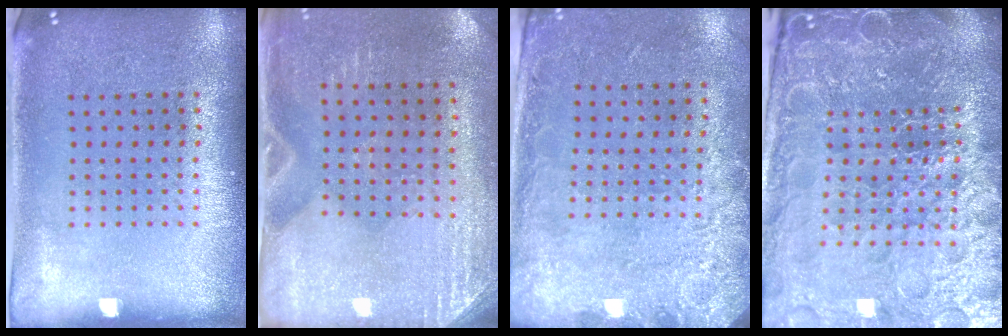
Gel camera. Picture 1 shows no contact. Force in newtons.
{"total": 2.9, "press": 2.5, "slide": 1.4}
{"total": 2.7, "press": 1.9, "slide": 1.9}
{"total": 6.6, "press": 5.8, "slide": 3.1}